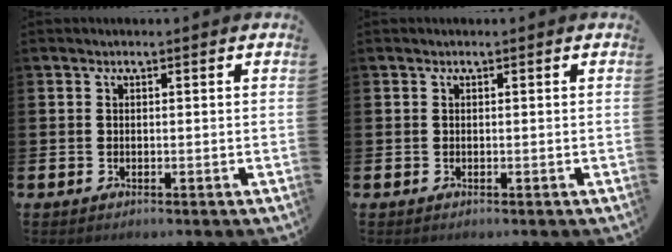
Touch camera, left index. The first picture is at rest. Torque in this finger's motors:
{"motor_torque": [0.00, 0.00, 0.00, 0.00]}